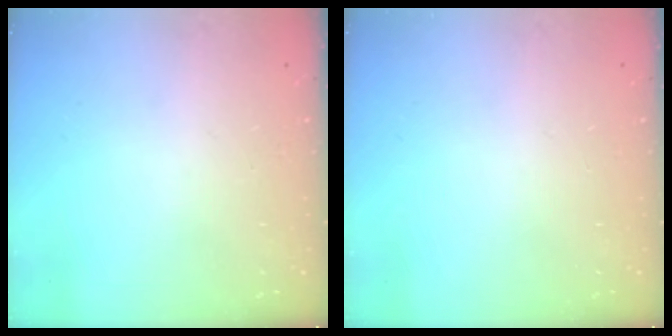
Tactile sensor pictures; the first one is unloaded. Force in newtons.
{"total": 0.0}